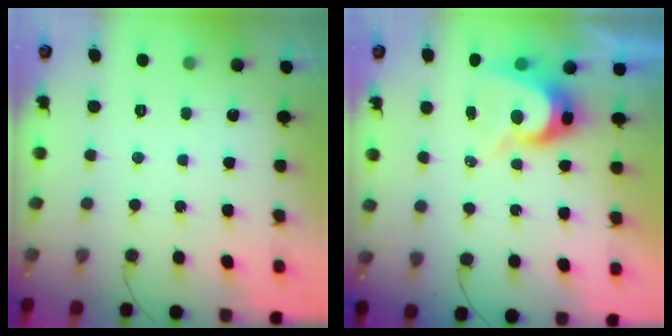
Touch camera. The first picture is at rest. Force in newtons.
{"total": 8.4, "press": 8.3, "slide": 0.6}